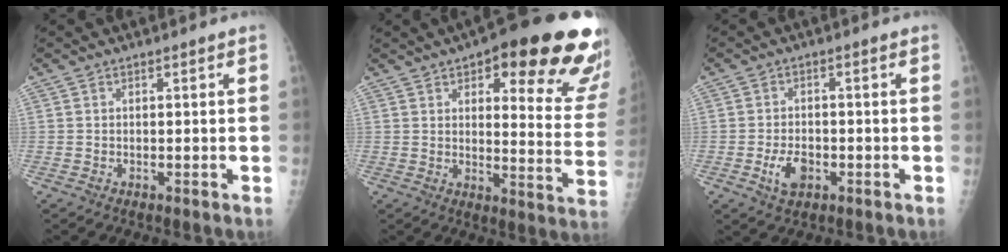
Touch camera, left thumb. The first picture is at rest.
{"total": 24.9, "force": [14.7, 7.6, 18.6], "torque": [-0.185, -0.056, 0.177]}
{"total": 4.8, "force": [-1.8, 3.0, 3.3], "torque": [-0.055, 0.006, -0.027]}